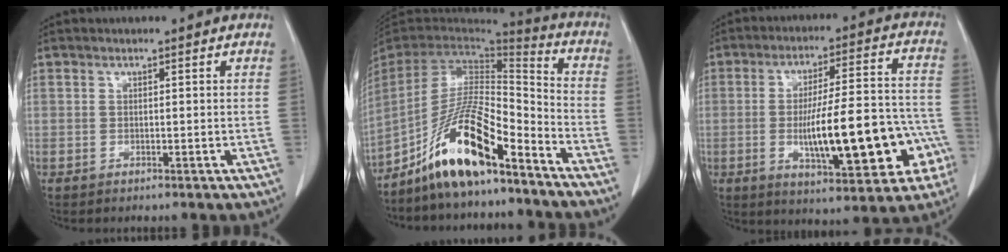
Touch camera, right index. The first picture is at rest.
{"total": 15.0, "force": [-10.4, 2.5, 10.4], "torque": [-0.200, 0.007, -0.190]}
{"total": 18.7, "force": [-4.7, 4.5, 17.5], "torque": [-0.237, 0.027, -0.054]}